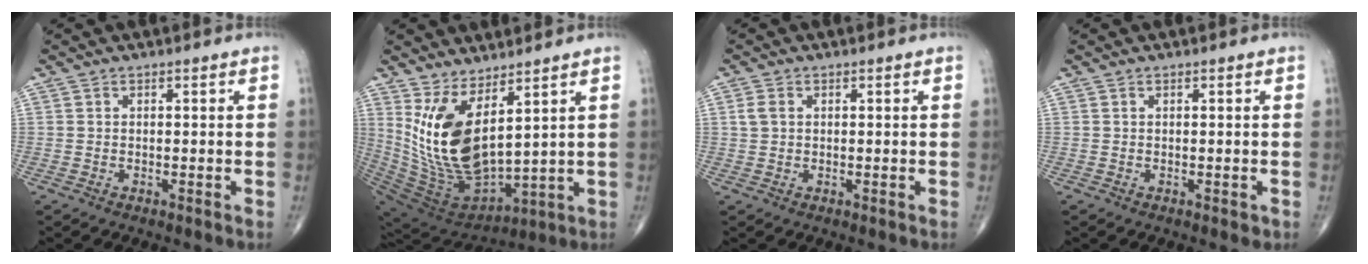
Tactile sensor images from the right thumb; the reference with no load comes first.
{"total": 16.5, "force": [6.0, 7.0, 13.6], "torque": [-0.259, -0.061, 0.143]}
{"total": 2.0, "force": [0.5, 1.5, 1.3], "torque": [-0.030, 0.005, 0.010]}
{"total": 0.8, "force": [-0.1, 0.4, 0.7], "torque": [-0.005, -0.002, 0.001]}